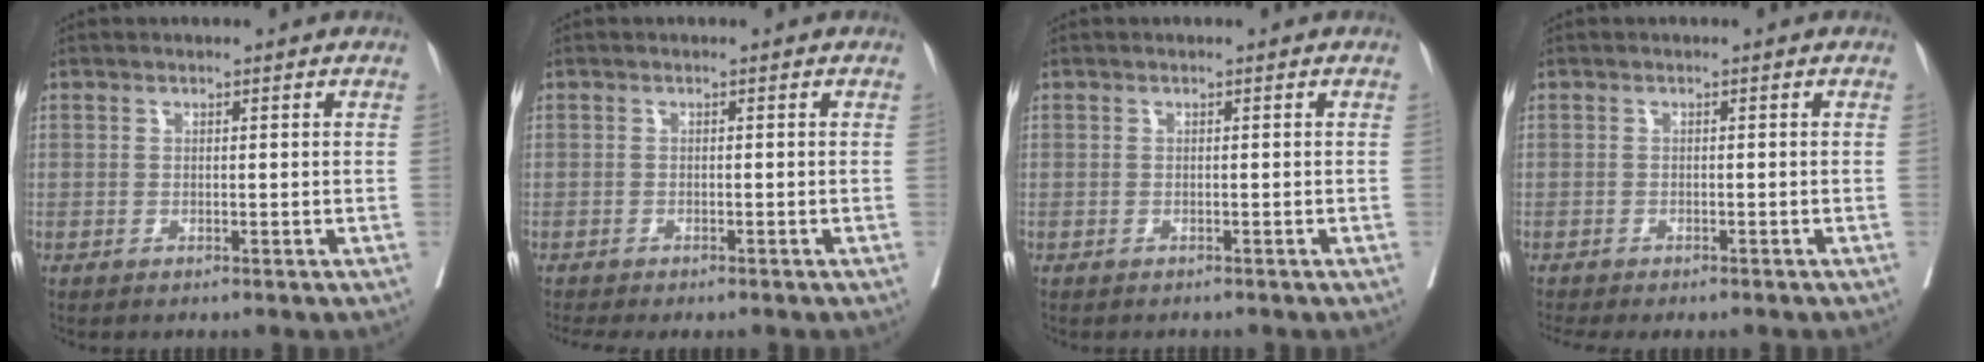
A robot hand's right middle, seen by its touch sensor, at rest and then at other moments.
{"total": 3.6, "force": [-3.1, 0.6, 1.6], "torque": [-0.016, -0.005, -0.045]}
{"total": 0.8, "force": [-0.7, 0.3, 0.2], "torque": [-0.007, 0.000, -0.012]}
{"total": 4.5, "force": [-4.0, 0.7, 1.9], "torque": [-0.018, -0.002, -0.058]}